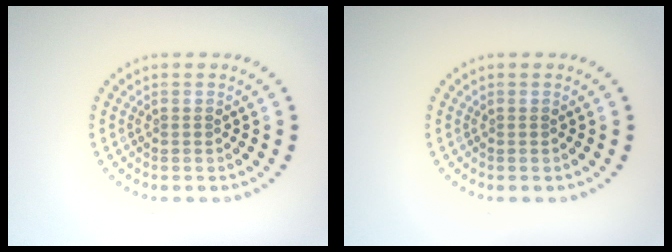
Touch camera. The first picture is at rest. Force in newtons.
{"total": 0.0}